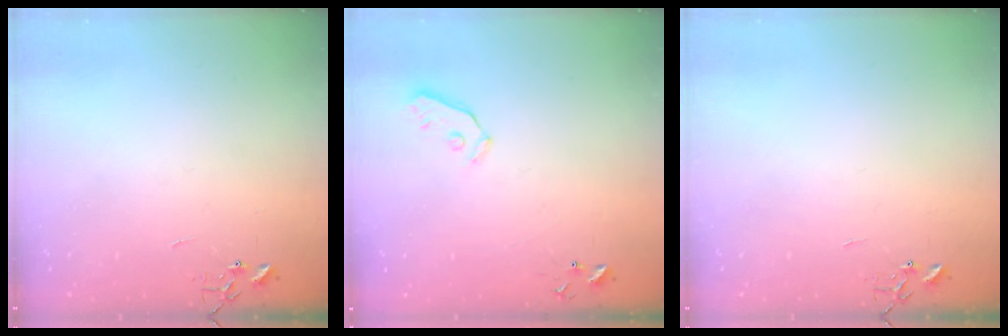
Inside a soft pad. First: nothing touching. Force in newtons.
{"total": 3.7, "press": 3.6, "slide": 0.8}
{"total": 0.0}